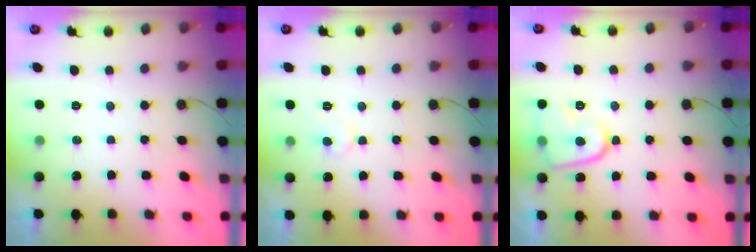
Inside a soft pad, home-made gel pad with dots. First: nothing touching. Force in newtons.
{"total": 4.2, "press": 4.2, "slide": 0.4}
{"total": 10.5, "press": 10.4, "slide": 1.5}